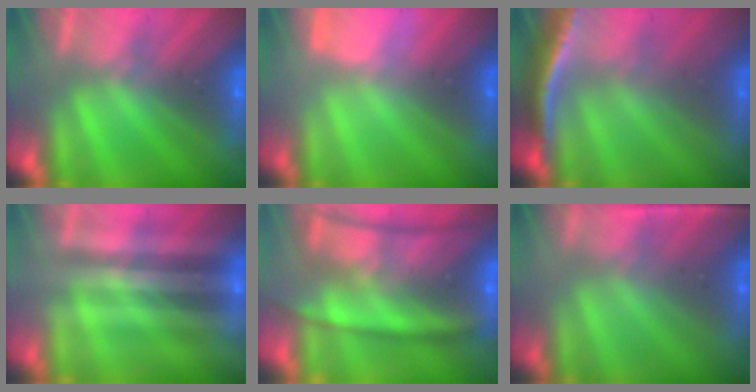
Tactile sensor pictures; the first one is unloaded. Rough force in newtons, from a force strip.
{"total": 2.9}
{"total": 1.0}
{"total": 1.9}
{"total": 7.1}
{"total": 1.7}